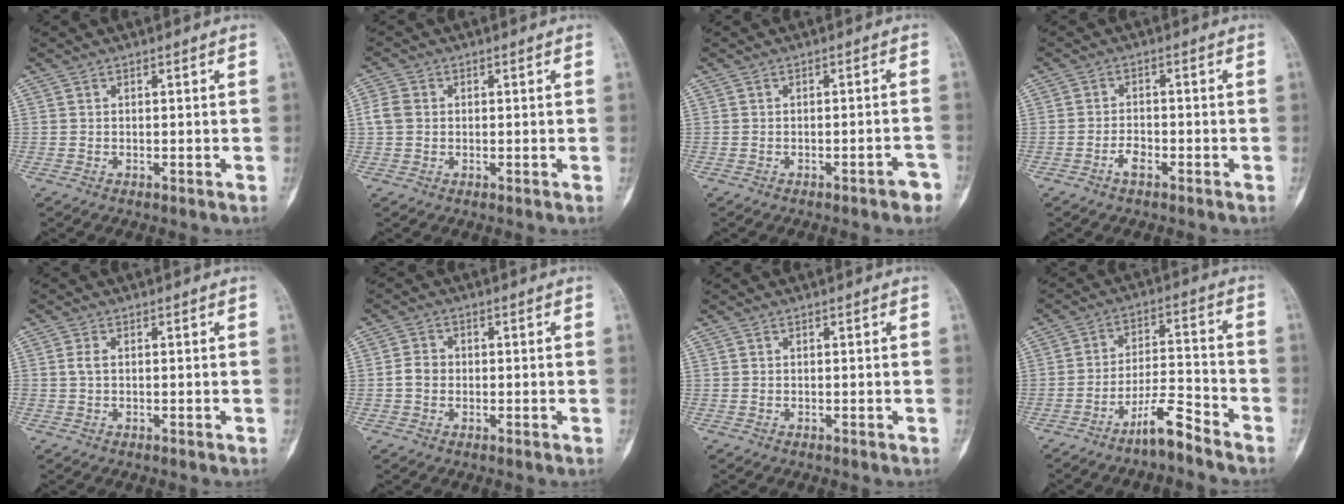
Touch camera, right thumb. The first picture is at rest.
{"total": 3.4, "force": [0.2, 2.8, 1.9], "torque": [-0.042, 0.007, -0.002]}
{"total": 2.7, "force": [-1.9, 0.7, 1.9], "torque": [-0.021, 0.018, -0.023]}
{"total": 2.8, "force": [-1.7, 1.3, 1.8], "torque": [-0.031, 0.012, -0.033]}
{"total": 1.4, "force": [0.1, 0.8, 1.2], "torque": [-0.025, 0.000, 0.001]}
{"total": 2.9, "force": [-0.4, 2.5, 1.5], "torque": [-0.022, 0.010, -0.012]}
{"total": 0.0}
{"total": 7.7, "force": [-6.1, 1.2, 4.6], "torque": [-0.083, 0.058, -0.112]}